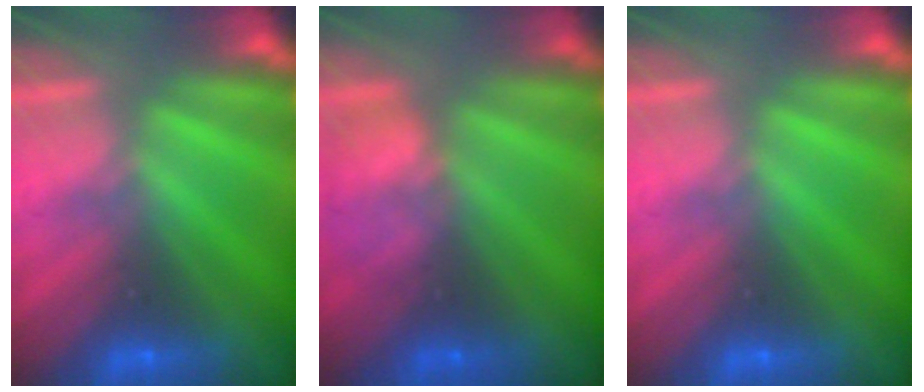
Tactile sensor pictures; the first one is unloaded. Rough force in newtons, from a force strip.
{"total": 2.4}
{"total": 0.0}